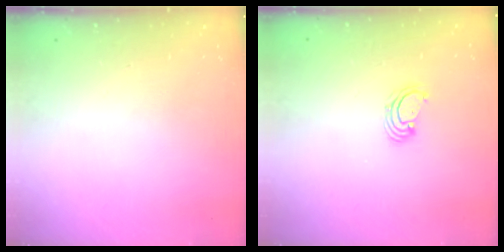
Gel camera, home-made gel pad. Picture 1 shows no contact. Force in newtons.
{"total": 2.4, "press": 2.4, "slide": 0.2}